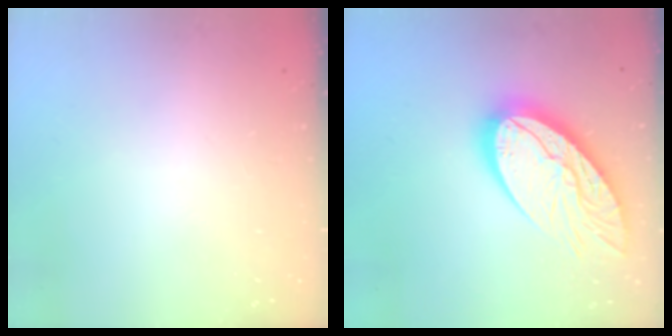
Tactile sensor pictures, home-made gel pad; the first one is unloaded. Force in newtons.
{"total": 22.0, "press": 21.9, "slide": 1.9}